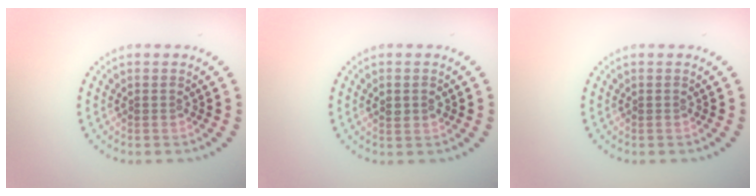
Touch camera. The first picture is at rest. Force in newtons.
{"total": 1.4, "press": 1.3, "slide": 0.4}
{"total": 0.0}